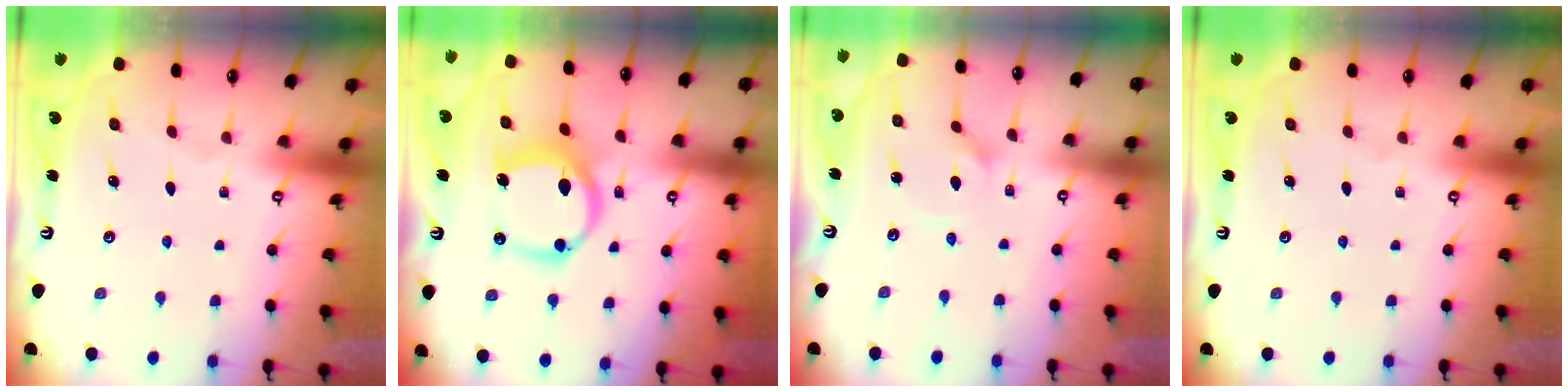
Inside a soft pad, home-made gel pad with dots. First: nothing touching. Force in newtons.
{"total": 11.2, "press": 11.2, "slide": 0.5}
{"total": 2.0, "press": 2.0, "slide": 0.0}
{"total": 0.0}